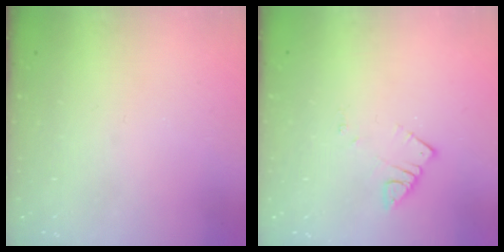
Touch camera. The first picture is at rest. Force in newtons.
{"total": 2.8, "press": 2.7, "slide": 0.3}